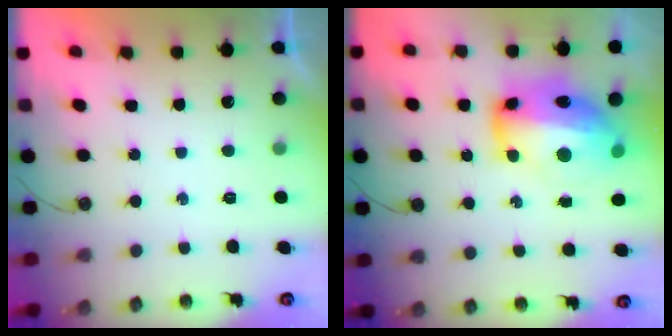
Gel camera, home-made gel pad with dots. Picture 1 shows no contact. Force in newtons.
{"total": 17.9, "press": 17.8, "slide": 1.5}